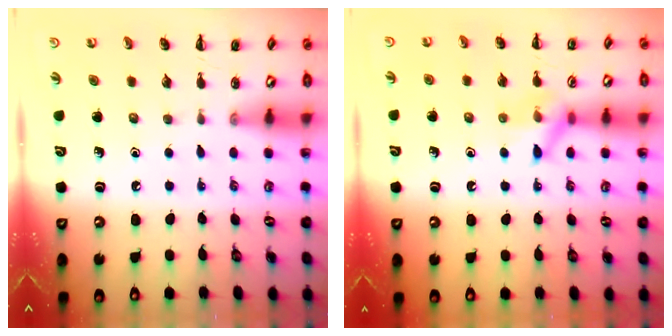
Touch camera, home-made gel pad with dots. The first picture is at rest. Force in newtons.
{"total": 8.8, "press": 8.7, "slide": 1.0}